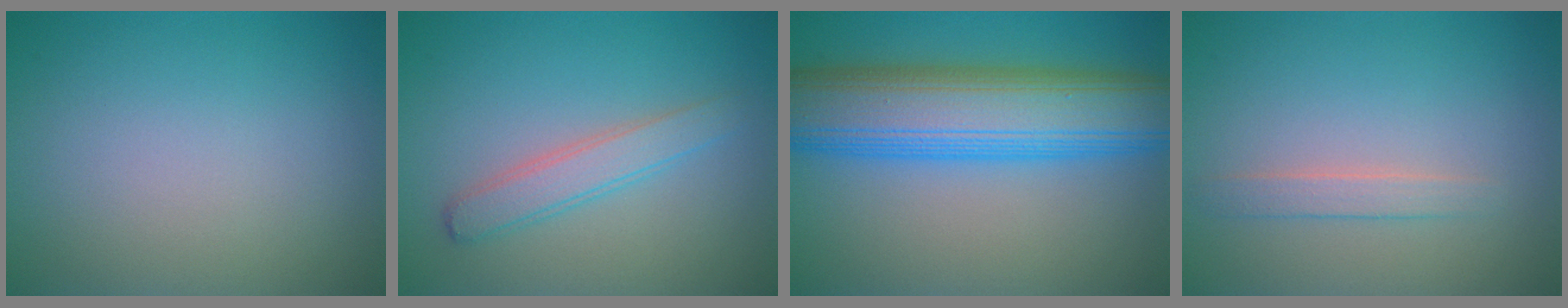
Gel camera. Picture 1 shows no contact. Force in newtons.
{"total": 2.5, "press": 2.5, "slide": 0.1}
{"total": 11.4, "press": 11.4, "slide": 0.1}
{"total": 1.5, "press": 1.5, "slide": 0.1}